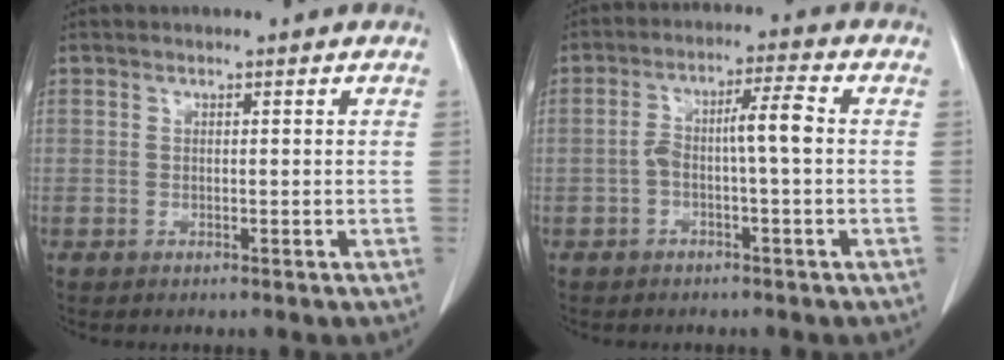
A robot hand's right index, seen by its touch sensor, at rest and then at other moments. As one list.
[{"total": 5.7, "force": [-0.6, 0.5, 5.6], "torque": [-0.102, 0.023, -0.009]}]